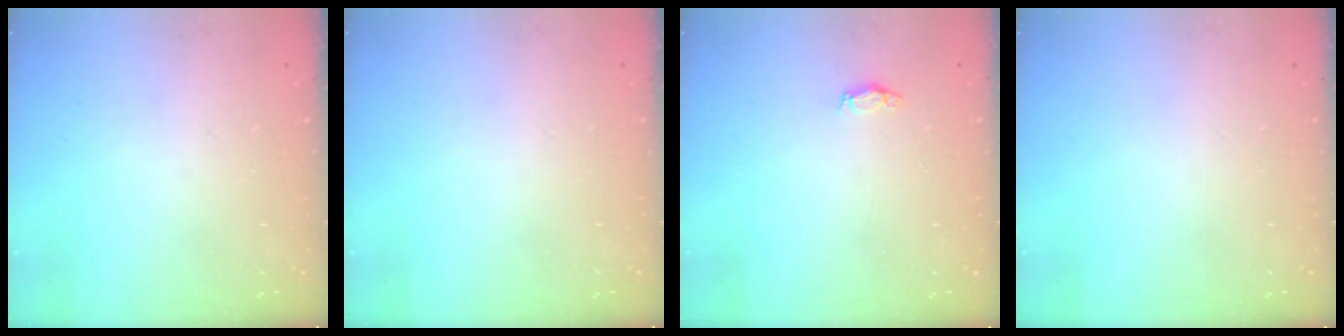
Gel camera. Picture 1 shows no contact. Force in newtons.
{"total": 0.0}
{"total": 2.8, "press": 2.8, "slide": 0.4}
{"total": 0.0}